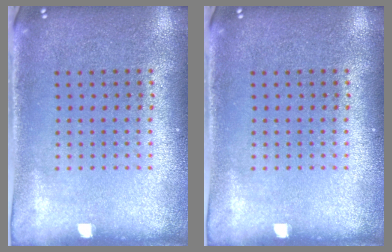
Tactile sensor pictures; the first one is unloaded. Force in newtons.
{"total": 0.0}